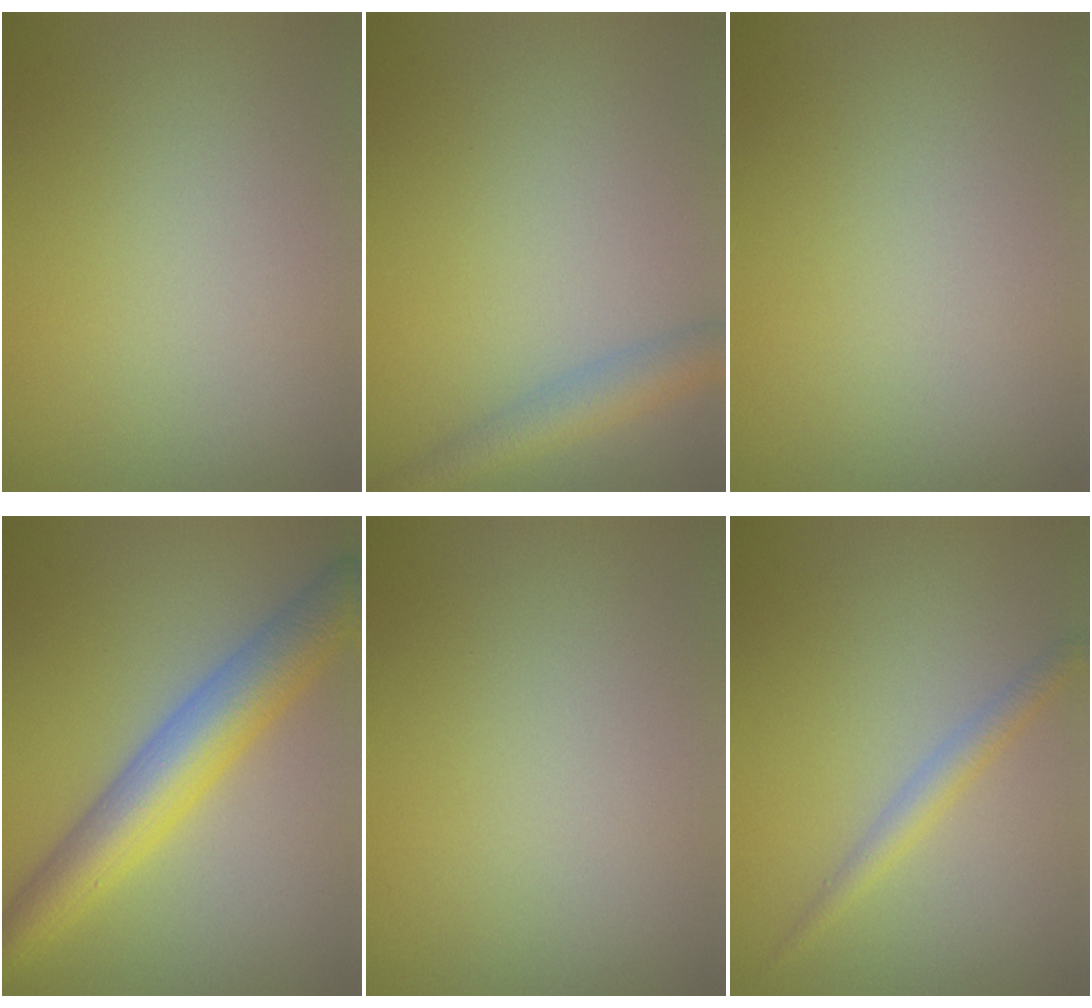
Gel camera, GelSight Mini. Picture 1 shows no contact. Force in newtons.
{"total": 3.2, "press": 3.2, "slide": 0.1}
{"total": 0.0}
{"total": 7.1, "press": 7.1, "slide": 0.1}
{"total": 0.0}
{"total": 1.9, "press": 1.9, "slide": 0.1}